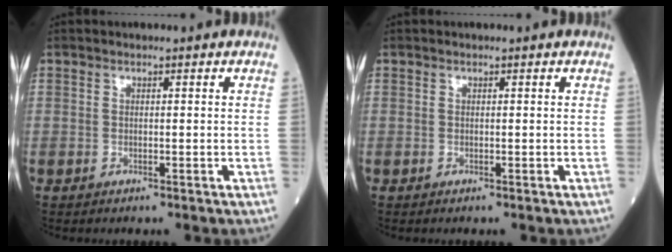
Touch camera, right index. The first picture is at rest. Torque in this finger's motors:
{"motor_torque": [0.27, 0.05, 0.00, -0.01]}